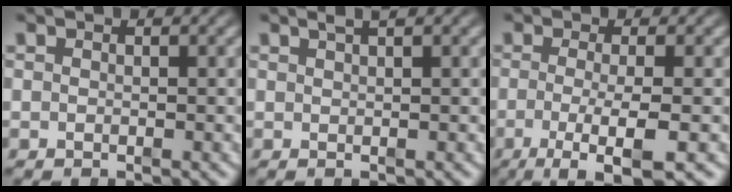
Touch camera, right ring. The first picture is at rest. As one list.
[{"total": 2.0, "force": [1.4, -0.6, 1.3], "torque": [-0.004, 0.010, 0.023]}, {"total": 6.6, "force": [-4.3, 1.1, 4.9], "torque": [-0.094, -0.037, -0.049]}]